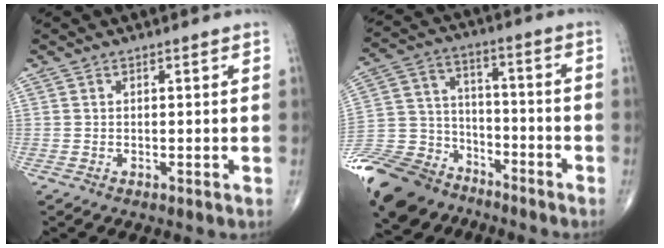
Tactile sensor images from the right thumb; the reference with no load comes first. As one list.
[{"total": 20.1, "force": [-15.1, 11.5, 6.5], "torque": [-0.128, 0.074, -0.269]}]